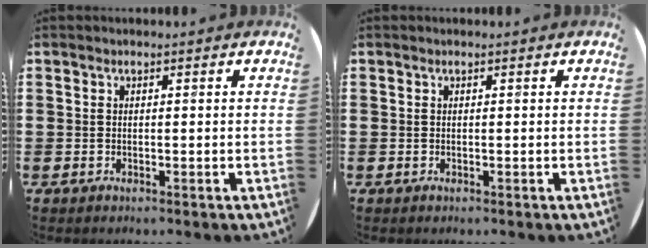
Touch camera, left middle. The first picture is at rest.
{"total": 0.0}